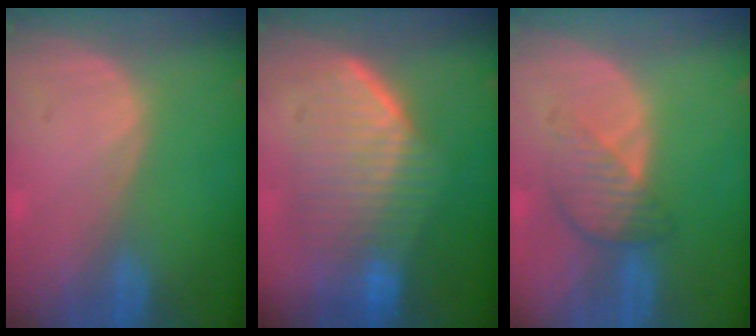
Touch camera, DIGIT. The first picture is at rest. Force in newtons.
{"total": 8.3, "press": 8.2, "slide": 1.4}
{"total": 4.5, "press": 4.1, "slide": 2.0}